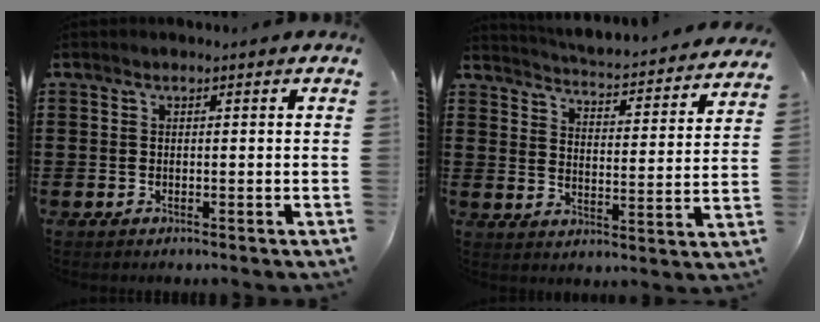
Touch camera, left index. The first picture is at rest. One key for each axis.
{"total": 3.6, "fx": 3.6, "fy": -0.4, "fz": 0.4, "tx": -0.029, "ty": -0.037, "tz": 0.053}